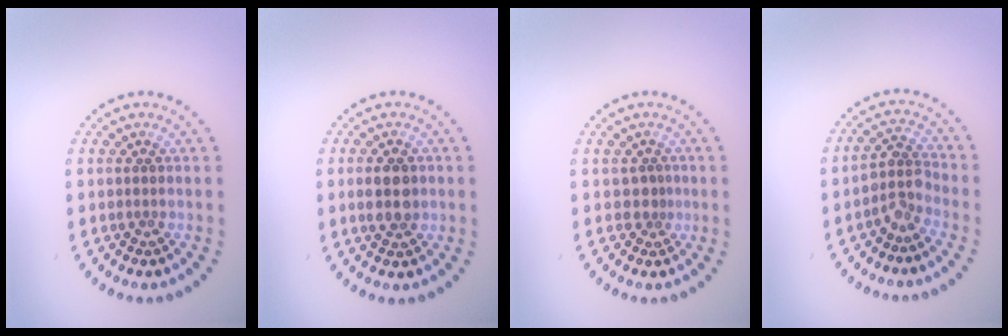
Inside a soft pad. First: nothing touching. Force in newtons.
{"total": 2.8, "press": 2.8, "slide": 0.1}
{"total": 1.1, "press": 0.6, "slide": 0.9}
{"total": 2.5, "press": 1.8, "slide": 1.7}